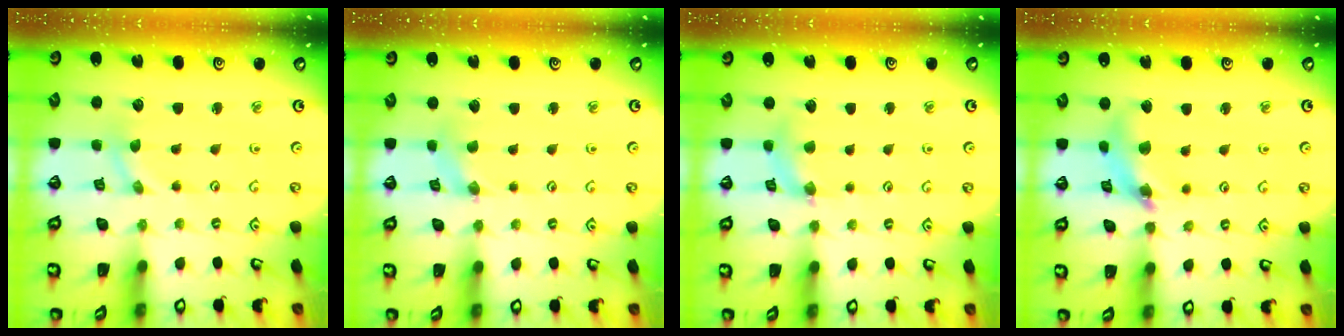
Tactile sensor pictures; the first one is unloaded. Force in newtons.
{"total": 0.5, "press": 0.5, "slide": 0.1}
{"total": 5.5, "press": 5.5, "slide": 0.6}
{"total": 11.4, "press": 11.4, "slide": 1.3}